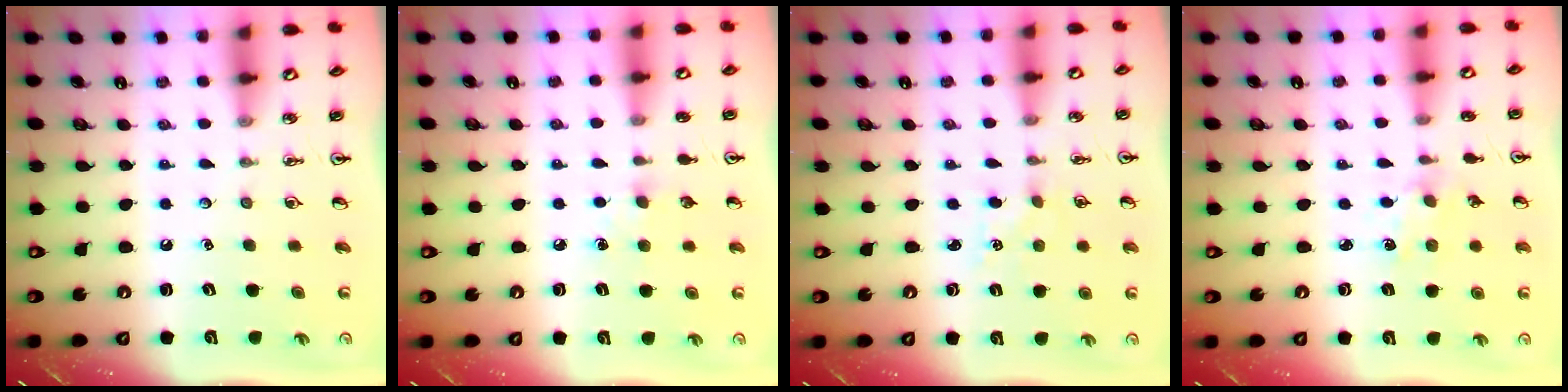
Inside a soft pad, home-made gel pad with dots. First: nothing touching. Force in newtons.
{"total": 6.2, "press": 6.1, "slide": 0.7}
{"total": 2.1, "press": 2.1, "slide": 0.3}
{"total": 1.7, "press": 1.6, "slide": 0.4}